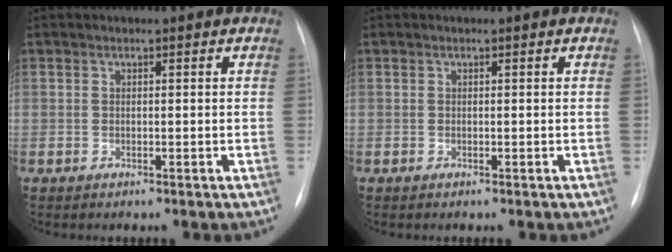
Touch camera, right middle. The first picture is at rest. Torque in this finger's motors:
{"motor_torque": [-0.25, -0.01, -0.01, 0.00]}